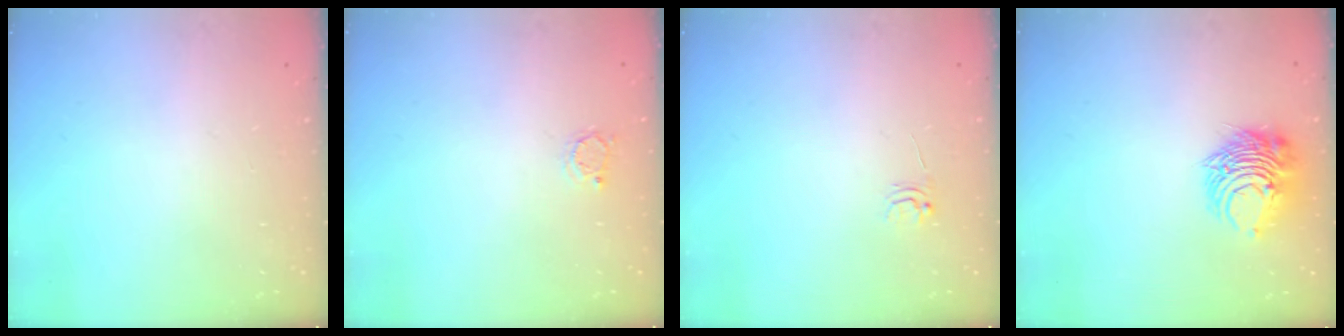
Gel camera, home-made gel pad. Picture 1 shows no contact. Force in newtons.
{"total": 2.2, "press": 2.1, "slide": 0.4}
{"total": 4.0, "press": 4.0, "slide": 0.6}
{"total": 10.7, "press": 10.7, "slide": 0.8}